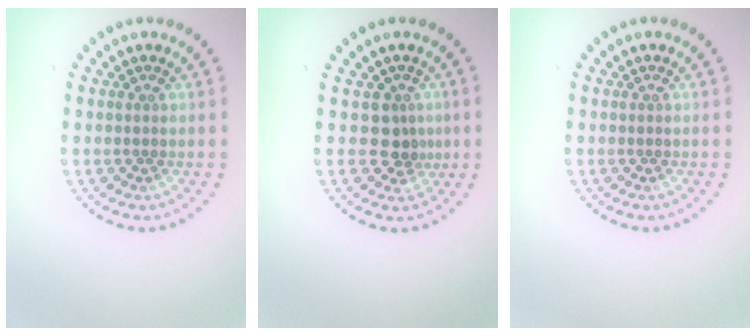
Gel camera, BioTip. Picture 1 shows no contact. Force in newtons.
{"total": 2.4, "press": 1.9, "slide": 1.5}
{"total": 0.0}